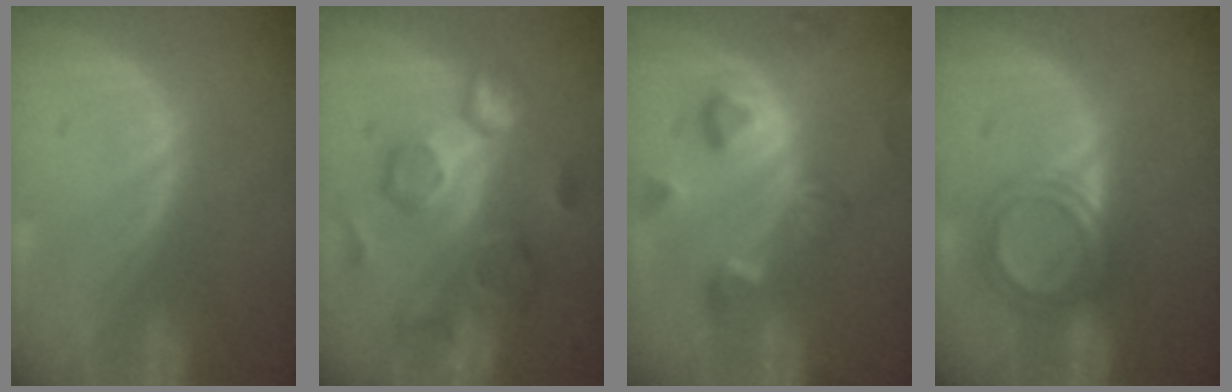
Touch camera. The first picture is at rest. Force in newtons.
{"total": 10.6, "press": 9.2, "slide": 5.2}
{"total": 7.9, "press": 7.1, "slide": 3.4}
{"total": 4.8, "press": 4.6, "slide": 1.4}